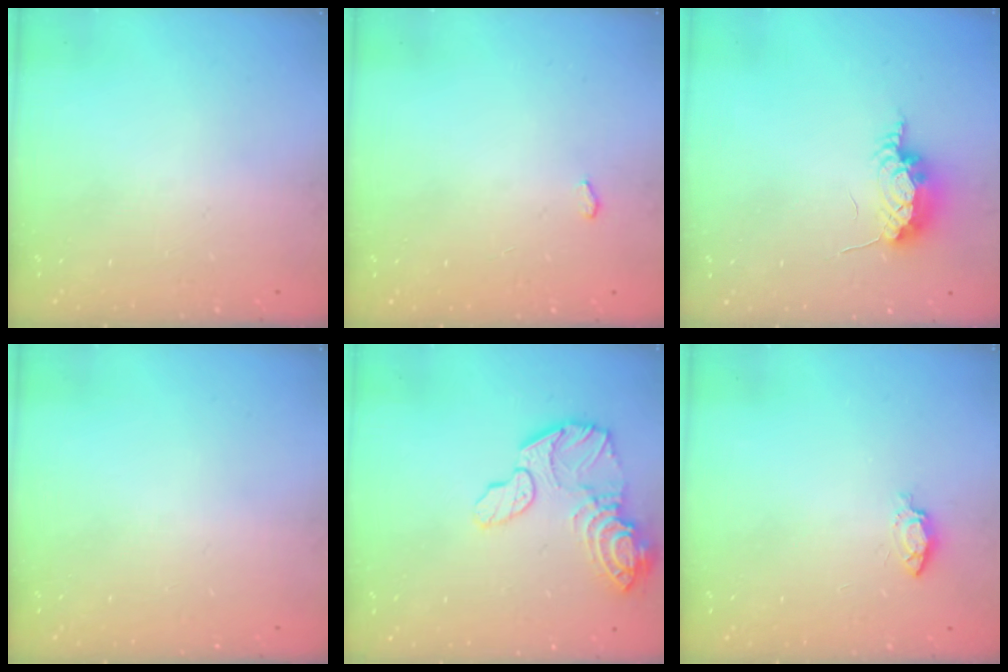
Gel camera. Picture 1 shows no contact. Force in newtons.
{"total": 2.6, "press": 2.2, "slide": 1.3}
{"total": 9.2, "press": 8.2, "slide": 4.1}
{"total": 0.0}
{"total": 14.9, "press": 14.8, "slide": 1.6}
{"total": 3.8, "press": 3.7, "slide": 0.6}